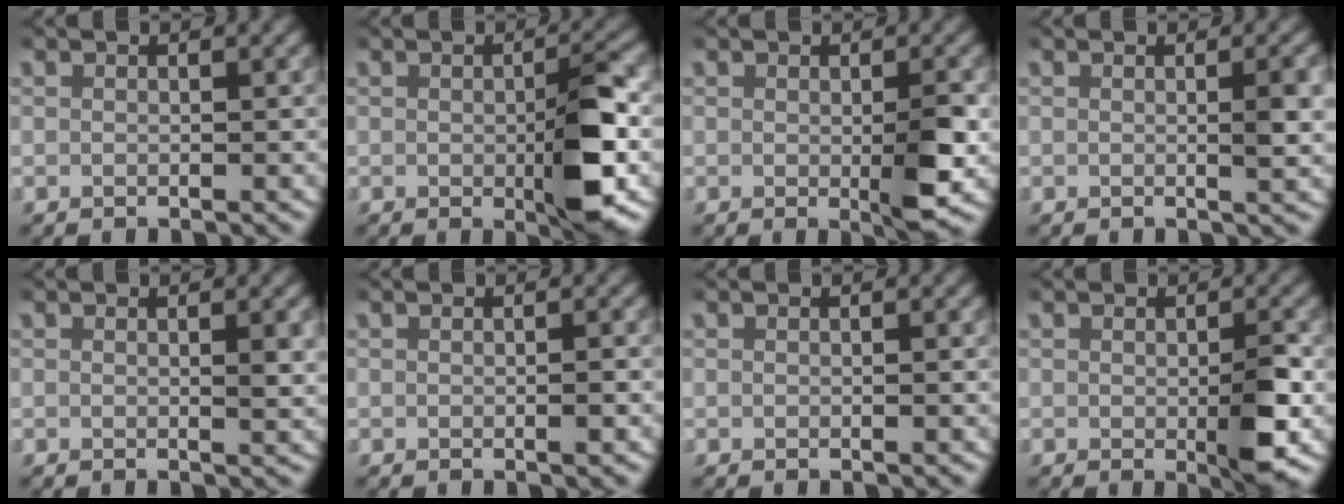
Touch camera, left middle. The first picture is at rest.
{"total": 5.0, "force": [-0.7, 1.9, 4.6], "torque": [-0.062, -0.010, -0.007]}
{"total": 2.8, "force": [-0.3, 0.7, 2.7], "torque": [-0.039, -0.012, -0.003]}
{"total": 1.7, "force": [0.2, -0.1, 1.7], "torque": [-0.022, -0.003, 0.003]}
{"total": 1.0, "force": [0.4, -0.1, 0.9], "torque": [-0.009, -0.004, 0.005]}
{"total": 0.6, "force": [-0.2, 0.0, 0.6], "torque": [-0.002, 0.004, -0.004]}
{"total": 0.0}
{"total": 3.2, "force": [-0.5, 1.1, 2.9], "torque": [-0.041, -0.011, -0.006]}